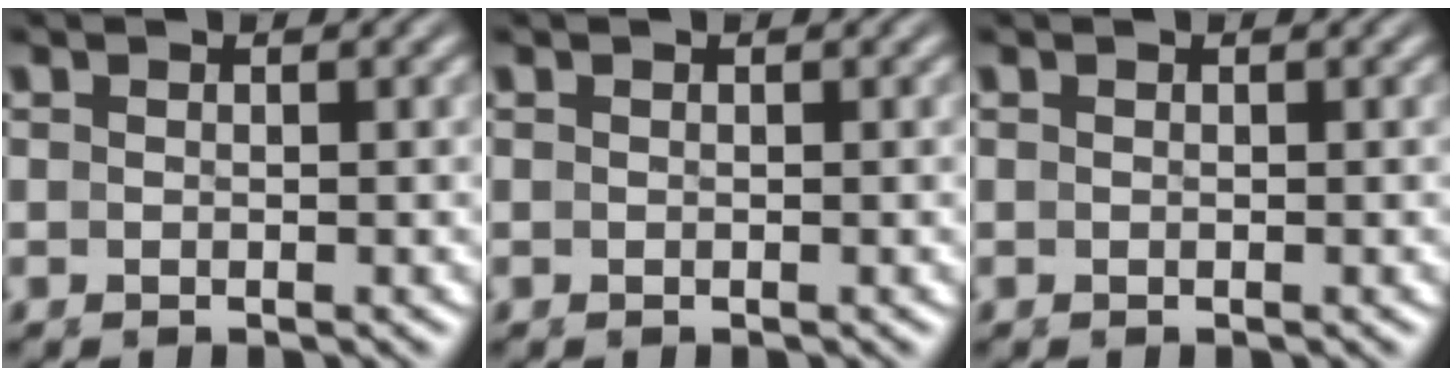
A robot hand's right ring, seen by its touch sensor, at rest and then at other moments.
{"total": 0.0}
{"total": 0.0}